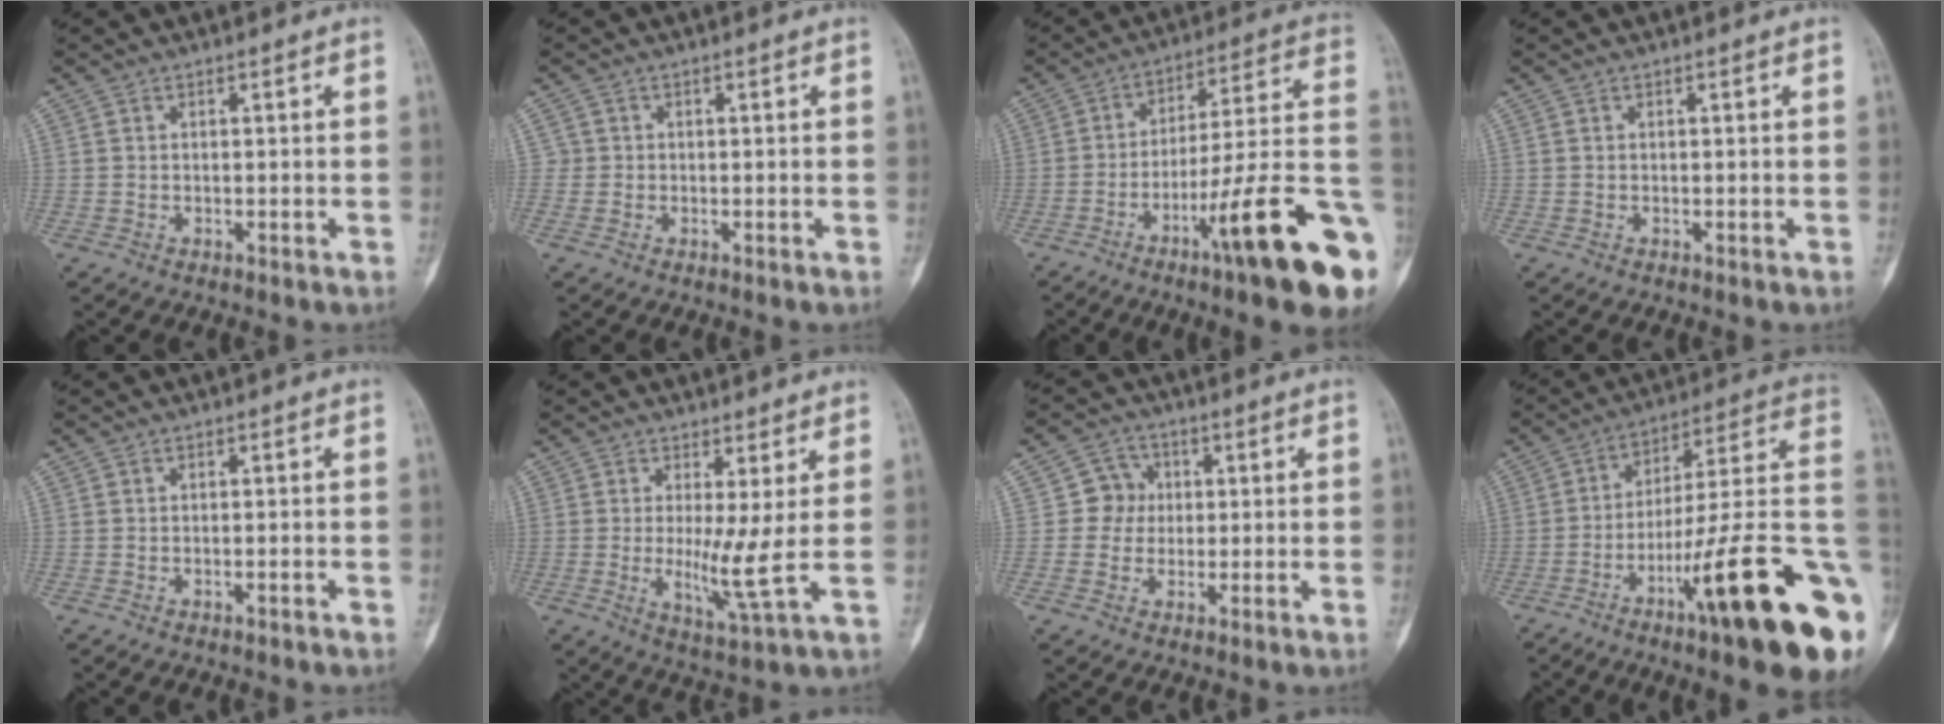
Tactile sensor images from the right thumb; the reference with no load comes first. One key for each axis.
{"total": 1.3, "fx": -0.2, "fy": 1.3, "fz": 0.0, "tx": 0.010, "ty": 0.006, "tz": -0.007}
{"total": 22.9, "fx": -8.7, "fy": 3.0, "fz": 21.0, "tx": -0.252, "ty": 0.041, "tz": -0.127}
{"total": 0.0}
{"total": 0.8, "fx": -0.5, "fy": 0.1, "fz": 0.5, "tx": -0.011, "ty": 0.001, "tz": -0.004}
{"total": 6.4, "fx": 0.5, "fy": 0.1, "fz": 6.4, "tx": -0.129, "ty": -0.032, "tz": 0.011}
{"total": 5.0, "fx": 0.3, "fy": 4.9, "fz": 1.3, "tx": 0.016, "ty": 0.011, "tz": -0.002}
{"total": 26.3, "fx": -8.6, "fy": 3.9, "fz": 24.5, "tx": -0.291, "ty": 0.037, "tz": -0.126}